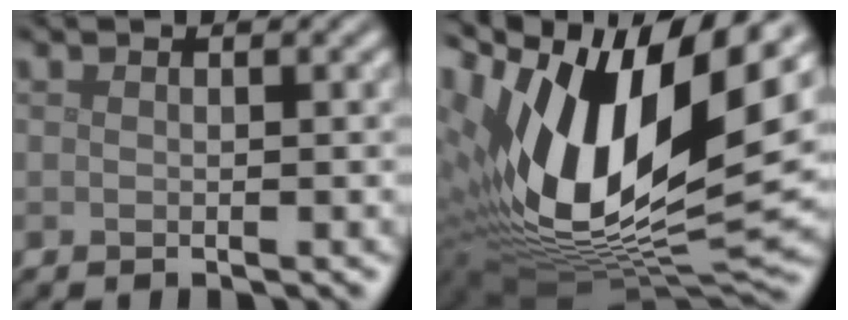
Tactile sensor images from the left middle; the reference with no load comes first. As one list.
[{"total": 18.2, "force": [4.5, 8.7, 15.4], "torque": [-0.306, 0.006, 0.077]}]